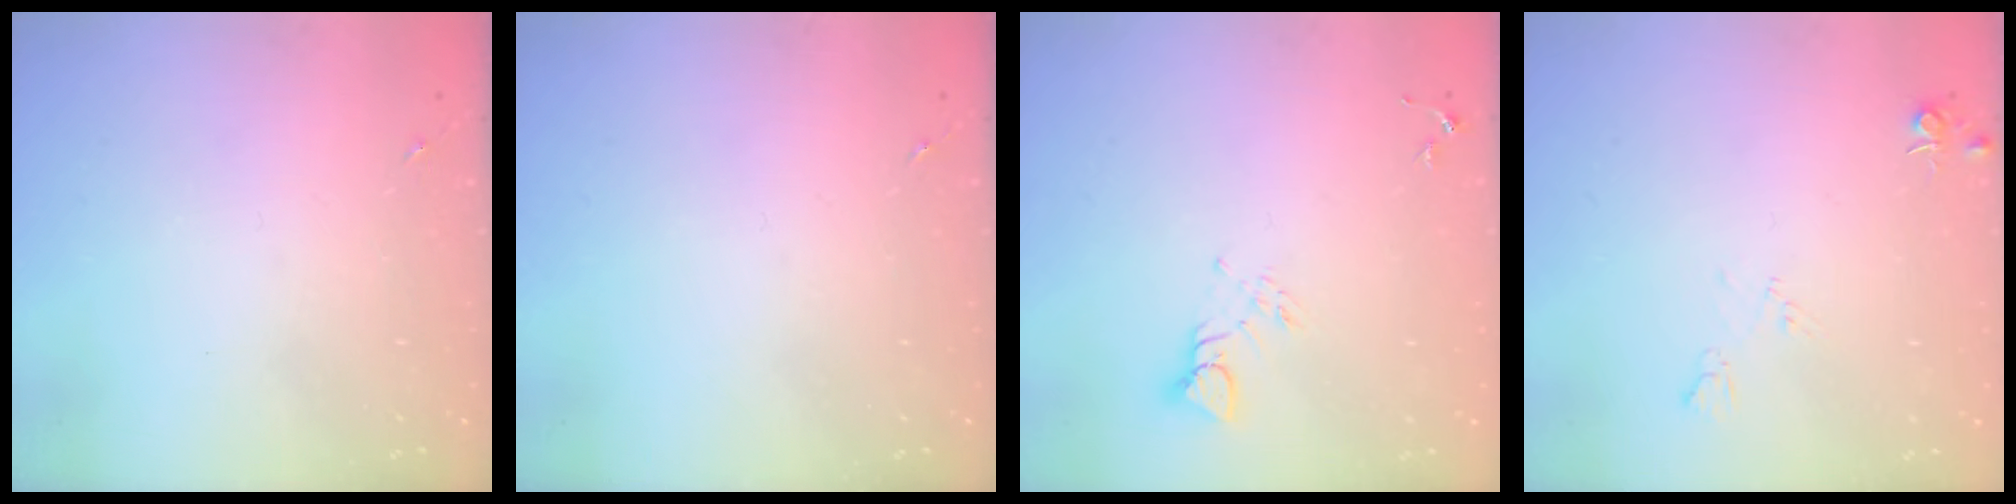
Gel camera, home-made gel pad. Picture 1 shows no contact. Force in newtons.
{"total": 0.0}
{"total": 3.9, "press": 3.9, "slide": 0.5}
{"total": 5.2, "press": 5.2, "slide": 0.7}